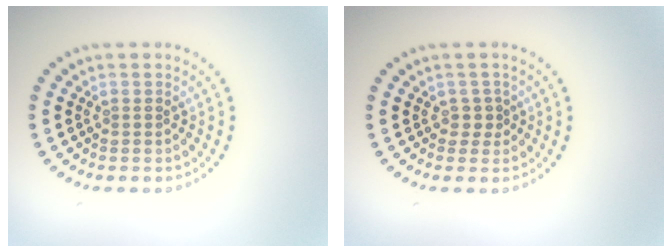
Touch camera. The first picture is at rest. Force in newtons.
{"total": 1.3, "press": 0.9, "slide": 0.8}